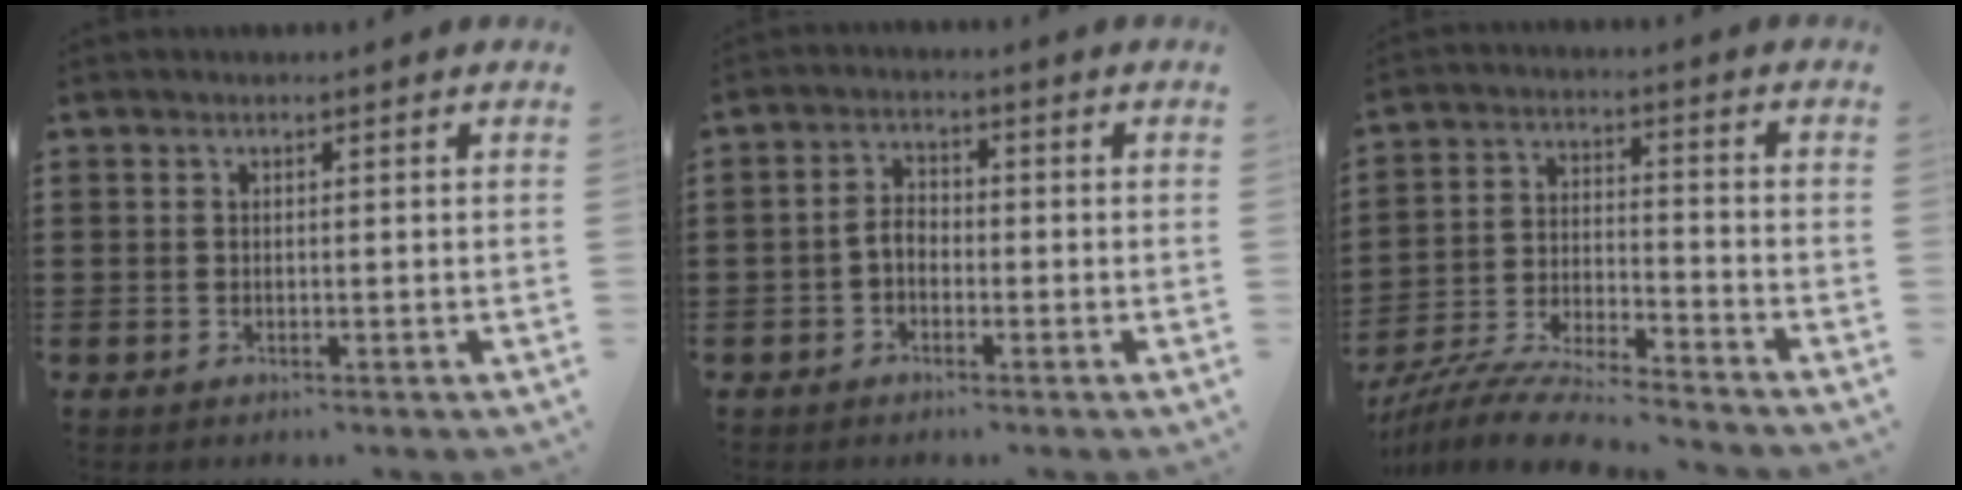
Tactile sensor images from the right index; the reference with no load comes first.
{"total": 2.9, "force": [-1.2, 1.9, 2.0], "torque": [-0.046, 0.005, -0.027]}
{"total": 8.2, "force": [-7.9, 0.2, 2.3], "torque": [-0.056, 0.002, -0.160]}